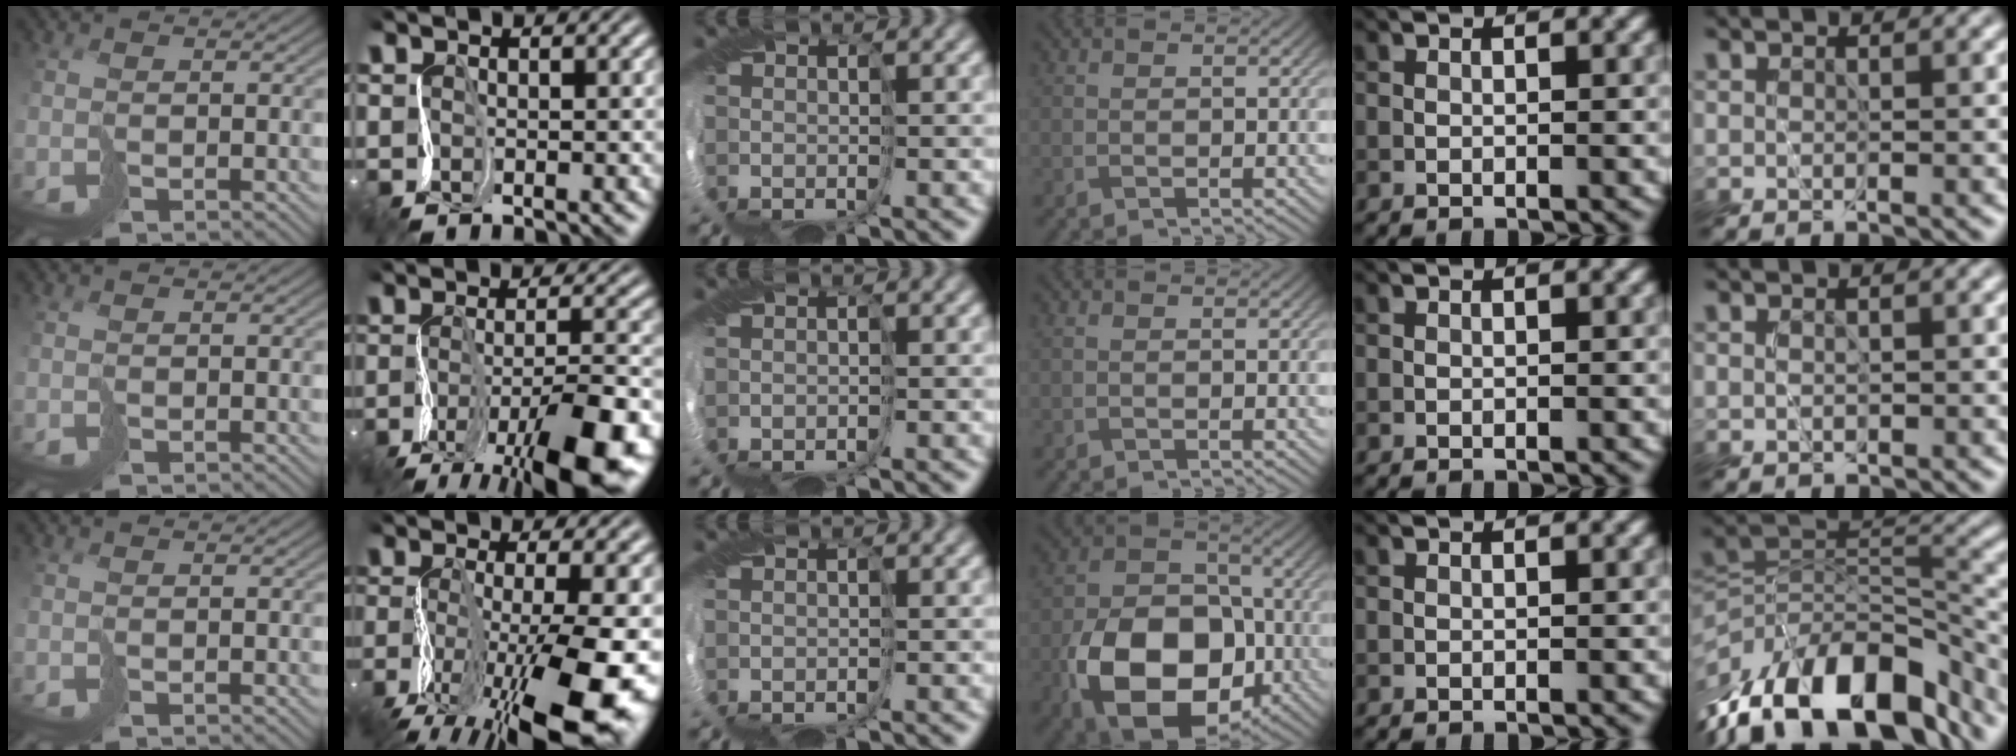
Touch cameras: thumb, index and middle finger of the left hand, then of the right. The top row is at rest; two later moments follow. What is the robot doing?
{"motion": "cut", "object": "bubble wrap"}